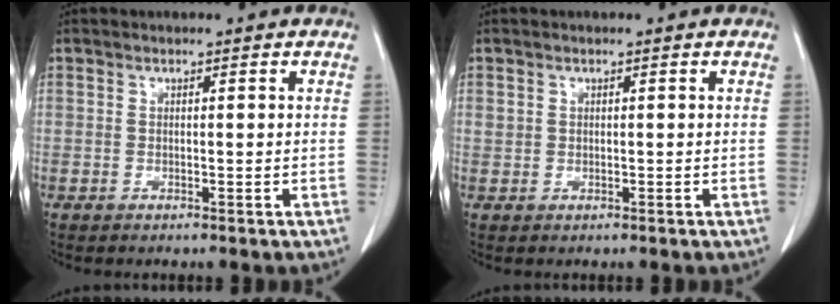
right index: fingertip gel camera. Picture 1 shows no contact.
{"total": 0.8, "force": [0.3, 0.7, 0.3], "torque": [-0.003, 0.009, 0.005]}